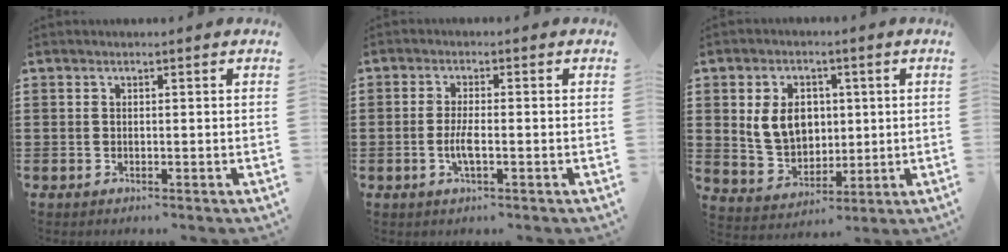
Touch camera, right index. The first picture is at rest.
{"total": 3.2, "force": [-0.9, 0.6, 3.0], "torque": [-0.068, -0.006, -0.020]}
{"total": 7.8, "force": [1.4, 6.0, 4.7], "torque": [-0.109, 0.014, 0.023]}